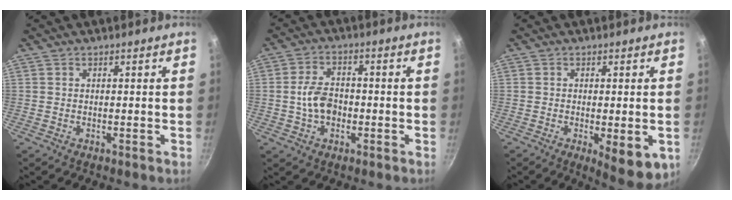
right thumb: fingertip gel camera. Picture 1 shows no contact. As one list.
[{"total": 6.5, "force": [-1.0, 4.5, 4.6], "torque": [-0.075, 0.017, -0.021]}, {"total": 8.3, "force": [-2.4, 2.8, 7.4], "torque": [-0.099, -0.018, -0.030]}]